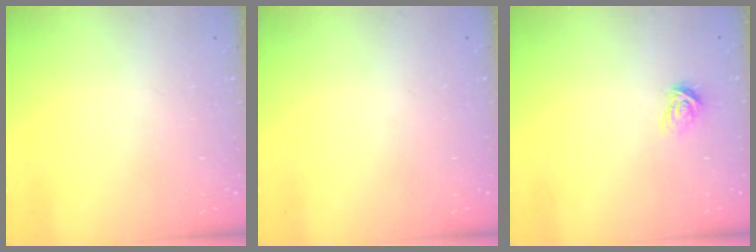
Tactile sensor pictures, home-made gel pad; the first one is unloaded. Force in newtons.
{"total": 0.0}
{"total": 3.6, "press": 3.6, "slide": 0.4}